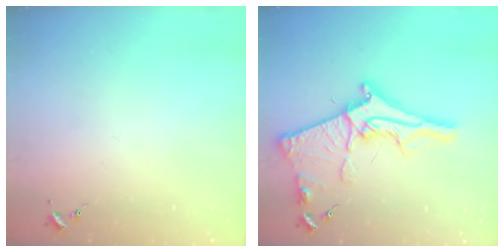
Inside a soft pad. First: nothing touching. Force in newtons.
{"total": 16.1, "press": 16.0, "slide": 1.1}